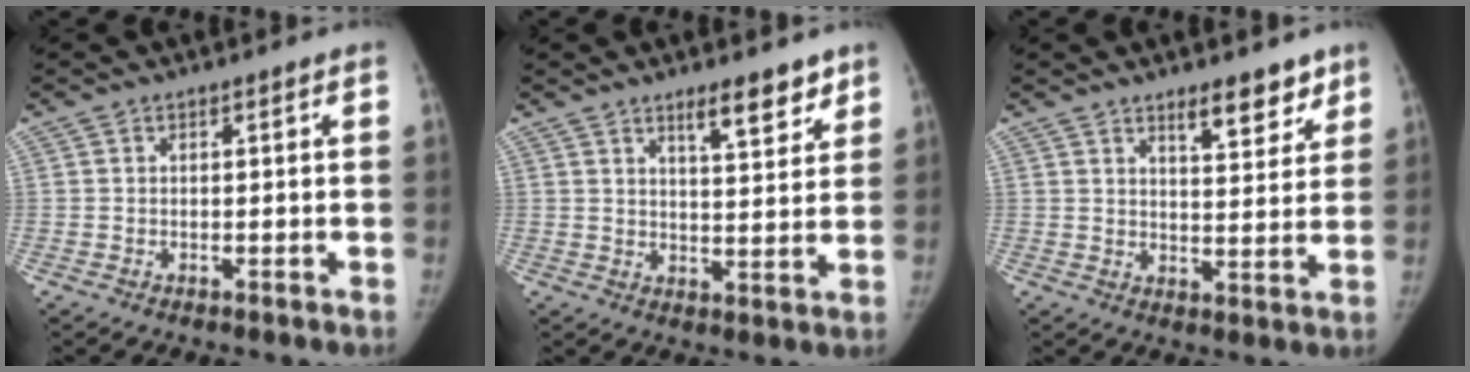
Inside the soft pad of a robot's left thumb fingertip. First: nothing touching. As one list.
[{"total": 7.5, "force": [5.3, 2.2, 4.9], "torque": [-0.050, -0.037, 0.080]}, {"total": 7.8, "force": [5.5, 2.8, 4.7], "torque": [-0.040, -0.037, 0.080]}]